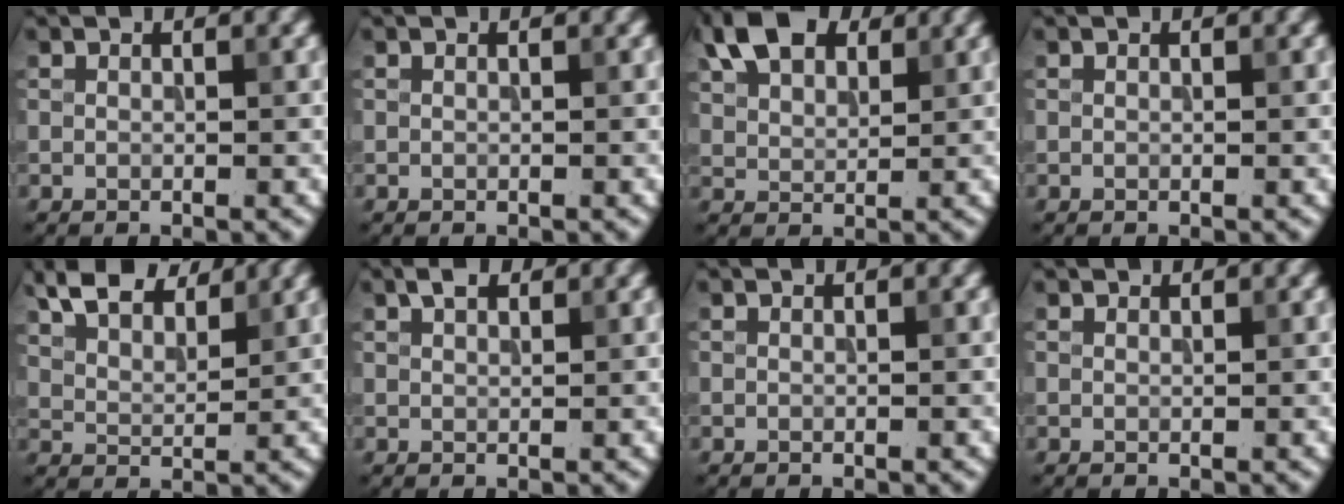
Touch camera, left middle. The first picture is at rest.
{"total": 0.0}
{"total": 6.4, "force": [3.8, 3.5, 3.7], "torque": [-0.081, 0.014, 0.069]}
{"total": 0.0}
{"total": 6.3, "force": [4.9, 2.4, 3.1], "torque": [-0.065, 0.015, 0.079]}
{"total": 1.5, "force": [1.1, 0.7, 0.8], "torque": [-0.015, 0.005, 0.020]}
{"total": 0.0}
{"total": 0.6, "force": [0.6, 0.1, 0.0], "torque": [0.000, -0.002, 0.008]}